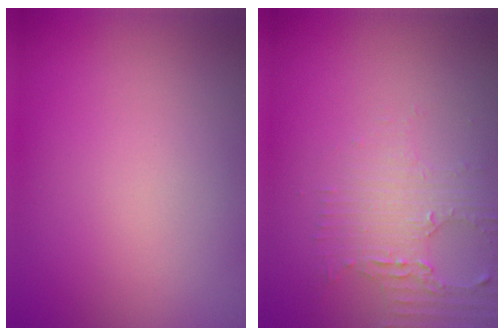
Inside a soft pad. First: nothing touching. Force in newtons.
{"total": 3.0, "press": 2.5, "slide": 1.7}